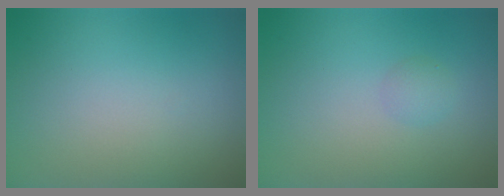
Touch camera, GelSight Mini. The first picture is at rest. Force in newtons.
{"total": 1.1, "press": 1.1, "slide": 0.0}